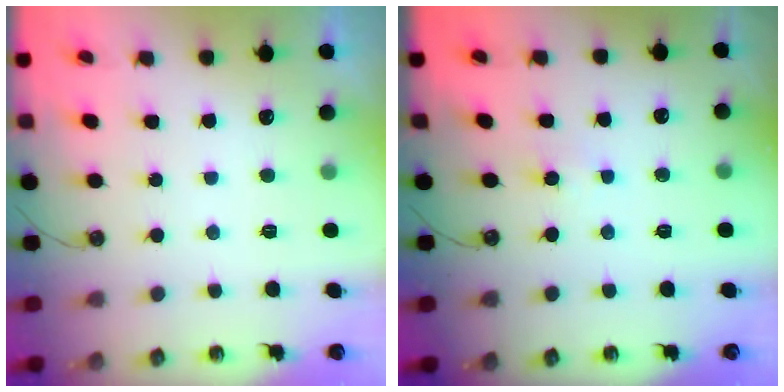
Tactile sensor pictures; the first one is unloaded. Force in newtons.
{"total": 3.6, "press": 3.5, "slide": 0.4}